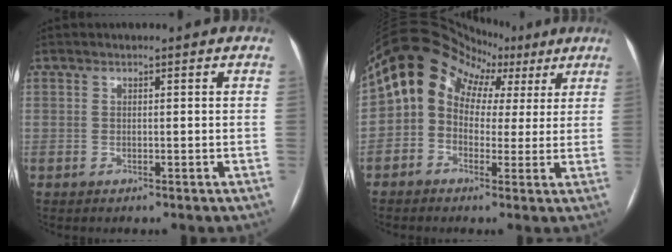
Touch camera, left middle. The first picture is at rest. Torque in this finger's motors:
{"motor_torque": [1.42, -0.73, 1.05, 0.21]}